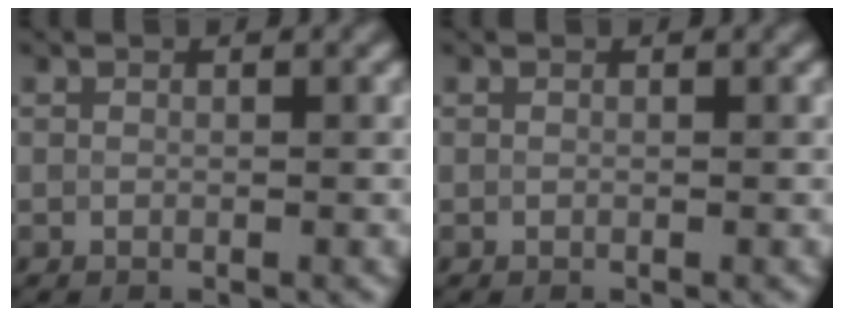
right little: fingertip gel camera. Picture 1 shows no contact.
{"total": 0.0}